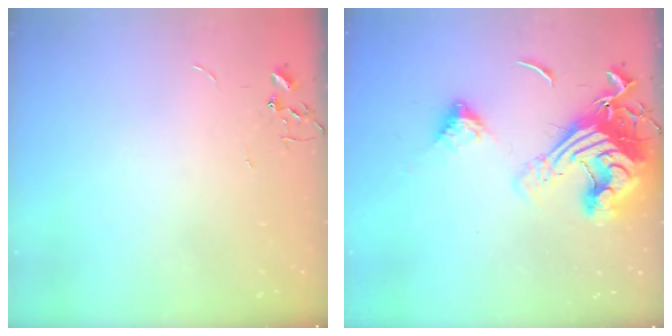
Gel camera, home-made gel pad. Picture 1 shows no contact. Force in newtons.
{"total": 20.9, "press": 20.7, "slide": 2.4}